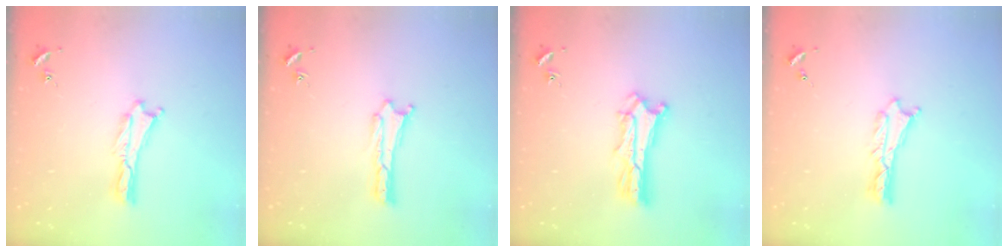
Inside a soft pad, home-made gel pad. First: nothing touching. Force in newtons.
{"total": 0.0}
{"total": 4.6, "press": 4.6, "slide": 0.4}
{"total": 0.7, "press": 0.7, "slide": 0.1}